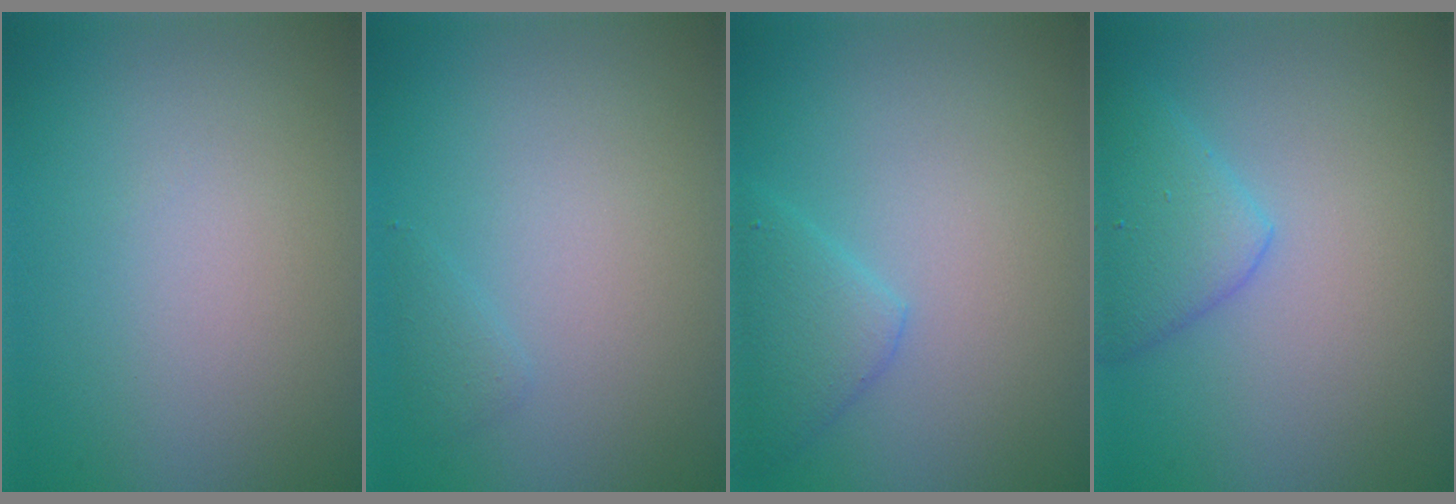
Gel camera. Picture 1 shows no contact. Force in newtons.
{"total": 0.8, "press": 0.8, "slide": 0.0}
{"total": 2.6, "press": 2.6, "slide": 0.1}
{"total": 3.3, "press": 3.3, "slide": 0.2}